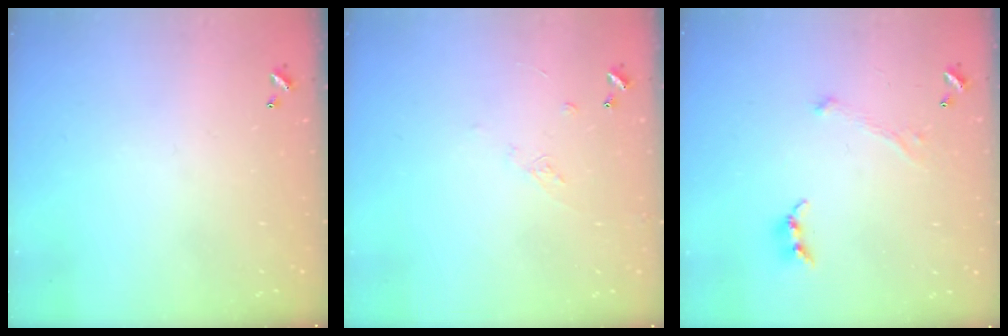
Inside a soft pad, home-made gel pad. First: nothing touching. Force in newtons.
{"total": 6.5, "press": 6.4, "slide": 0.9}
{"total": 0.8, "press": 0.7, "slide": 0.4}